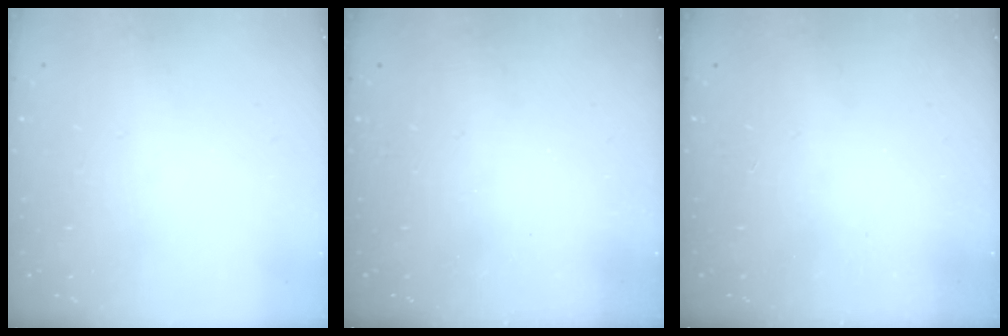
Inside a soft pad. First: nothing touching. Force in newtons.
{"total": 2.6, "press": 2.5, "slide": 0.9}
{"total": 2.3, "press": 2.2, "slide": 0.7}